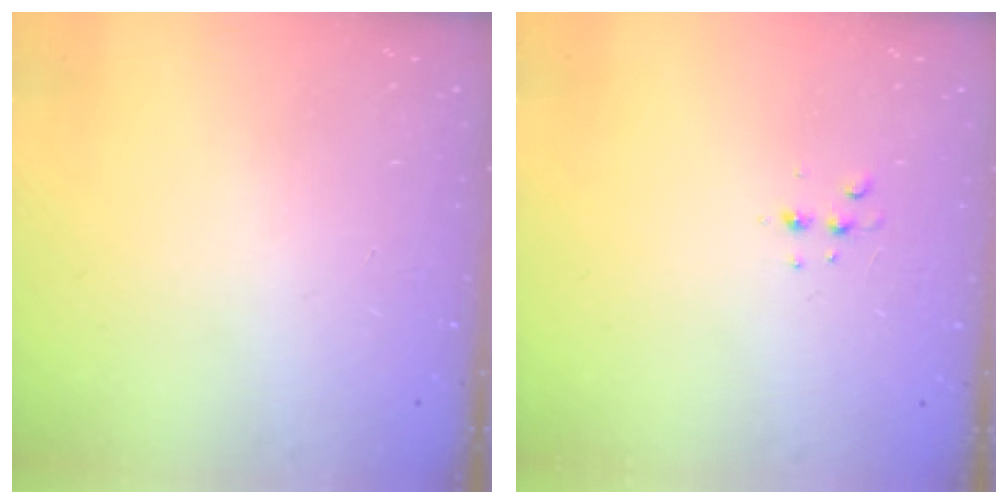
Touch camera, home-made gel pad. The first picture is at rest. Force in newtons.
{"total": 3.5, "press": 3.4, "slide": 0.5}